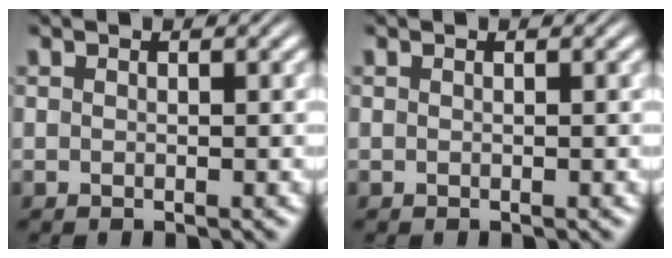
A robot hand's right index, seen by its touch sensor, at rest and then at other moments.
{"total": 0.0}